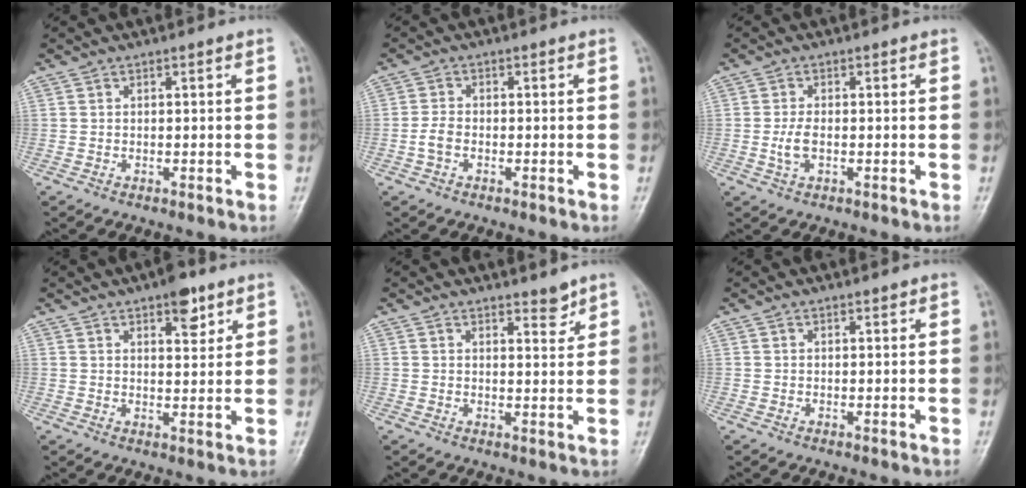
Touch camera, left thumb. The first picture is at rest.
{"total": 2.7, "force": [-1.0, 1.7, 1.8], "torque": [-0.040, 0.008, -0.024]}
{"total": 3.2, "force": [-0.6, 1.7, 2.6], "torque": [-0.058, 0.005, -0.013]}
{"total": 5.7, "force": [3.6, 2.5, 3.7], "torque": [-0.033, -0.019, 0.047]}
{"total": 3.0, "force": [2.5, 1.0, 1.3], "torque": [-0.006, -0.022, 0.039]}
{"total": 0.7, "force": [0.6, 0.3, 0.3], "torque": [-0.003, -0.003, 0.007]}